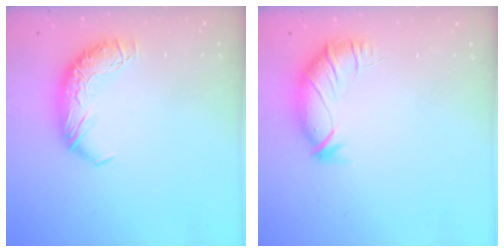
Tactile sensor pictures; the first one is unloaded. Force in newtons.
{"total": 3.2, "press": 2.6, "slide": 2.0}